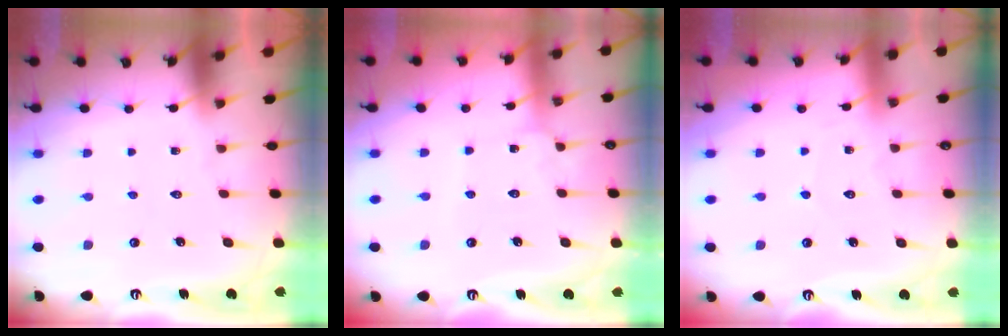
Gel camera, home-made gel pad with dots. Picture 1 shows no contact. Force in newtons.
{"total": 1.8, "press": 1.8, "slide": 0.2}
{"total": 4.5, "press": 4.4, "slide": 0.7}